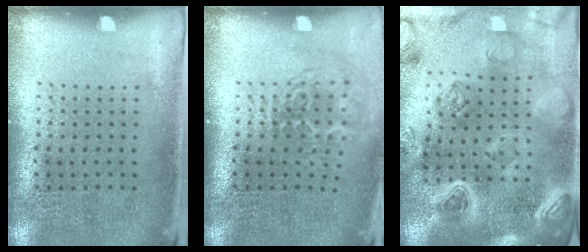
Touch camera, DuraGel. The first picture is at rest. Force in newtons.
{"total": 1.7, "press": 1.1, "slide": 1.2}
{"total": 3.4, "press": 3.3, "slide": 1.0}